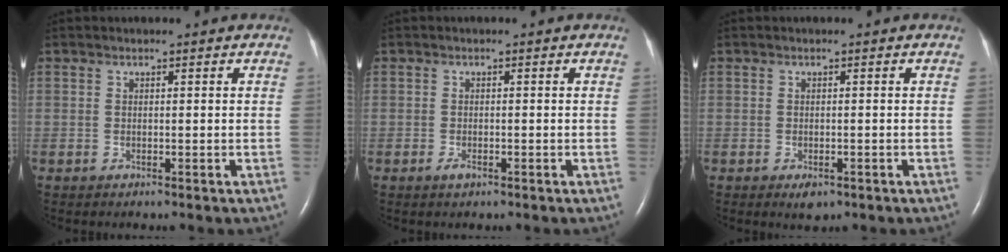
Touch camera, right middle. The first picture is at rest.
{"total": 1.1, "force": [-0.6, 0.4, 0.7], "torque": [-0.016, -0.001, -0.009]}
{"total": 1.8, "force": [-1.0, 0.9, 1.2], "torque": [-0.017, -0.001, -0.008]}